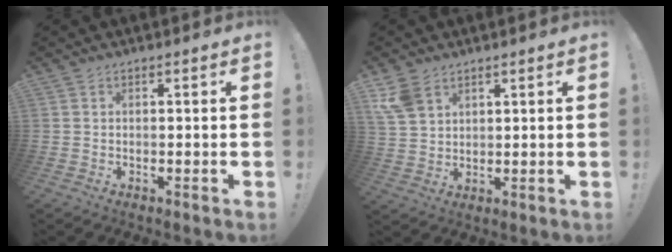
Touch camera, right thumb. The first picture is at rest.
{"total": 7.3, "force": [4.5, 4.5, 3.5], "torque": [-0.075, -0.014, 0.090]}